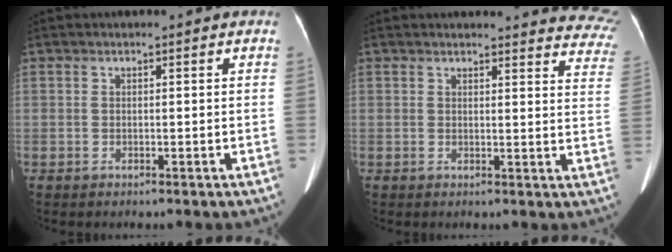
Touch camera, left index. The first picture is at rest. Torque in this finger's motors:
{"motor_torque": [0.91, -1.23, 0.24, 0.05]}